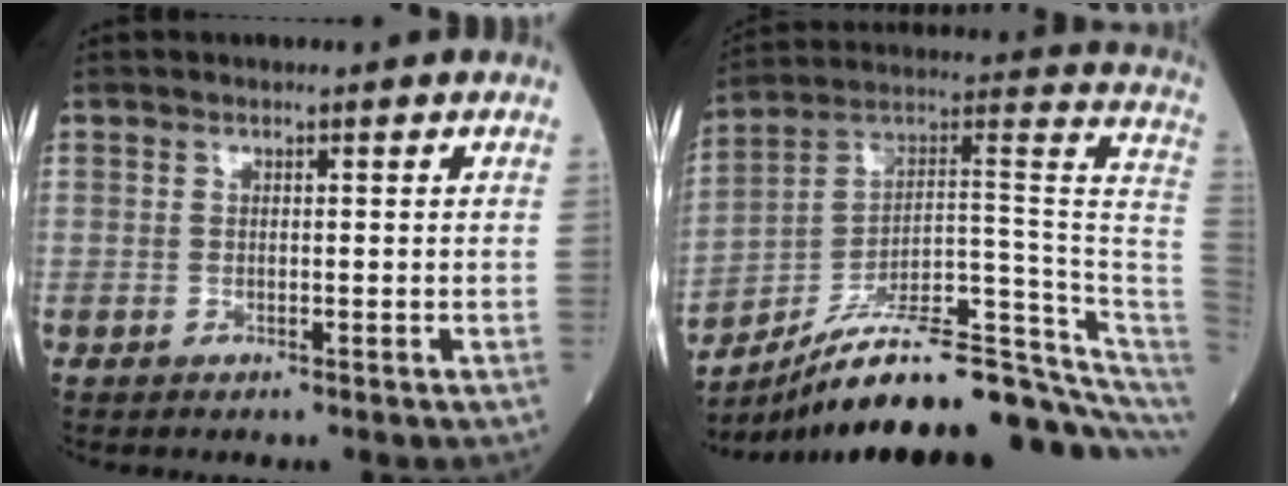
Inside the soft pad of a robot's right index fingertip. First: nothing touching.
{"total": 24.0, "force": [-18.3, 2.4, 15.3], "torque": [-0.145, 0.061, -0.280]}